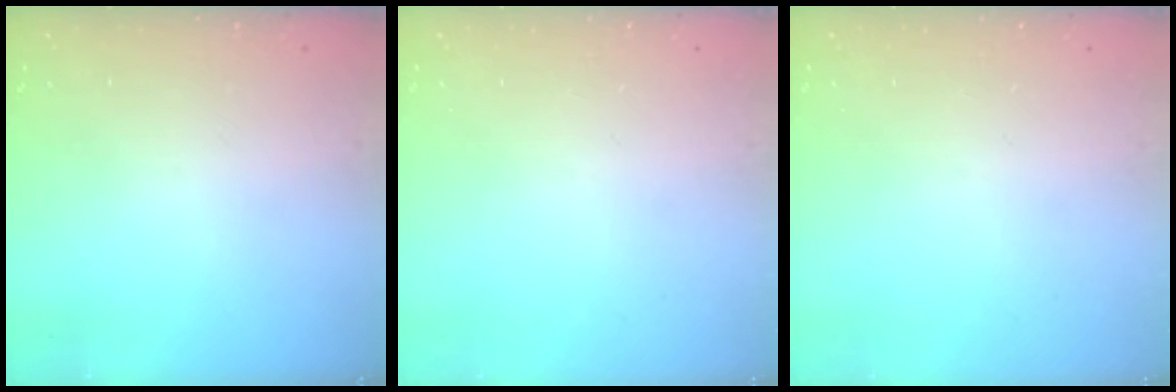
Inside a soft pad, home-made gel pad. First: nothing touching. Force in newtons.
{"total": 0.0}
{"total": 0.0}